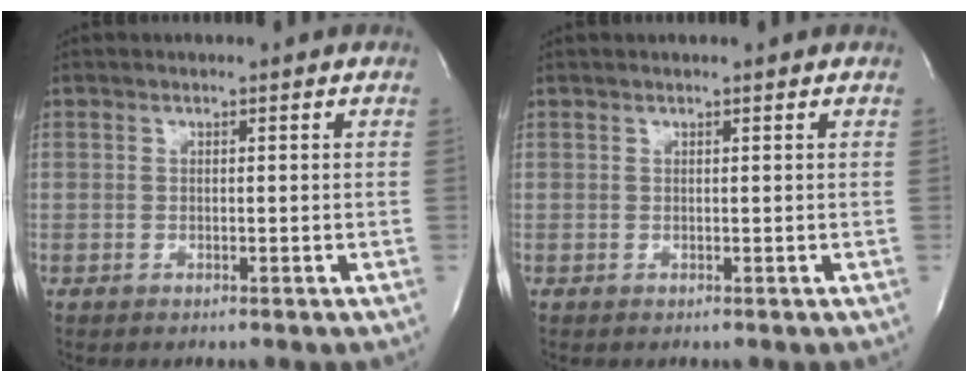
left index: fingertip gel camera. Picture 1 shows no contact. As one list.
[{"total": 1.2, "force": [1.1, 0.0, 0.4], "torque": [-0.012, 0.012, 0.015]}]